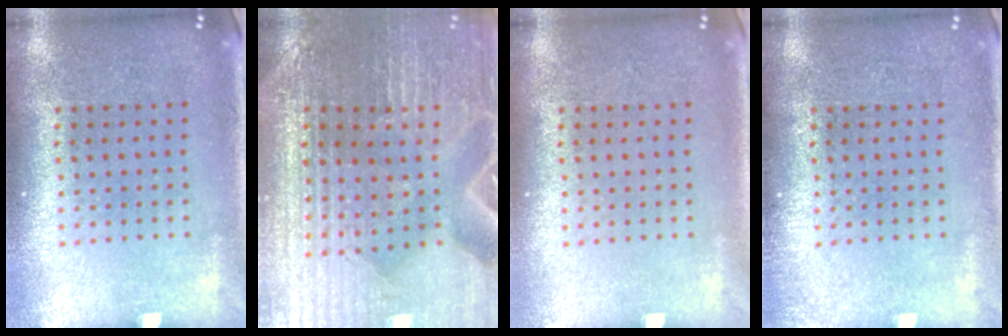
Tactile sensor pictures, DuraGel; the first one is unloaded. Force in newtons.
{"total": 2.9, "press": 2.8, "slide": 0.3}
{"total": 0.0}
{"total": 0.9, "press": 0.9, "slide": 0.2}